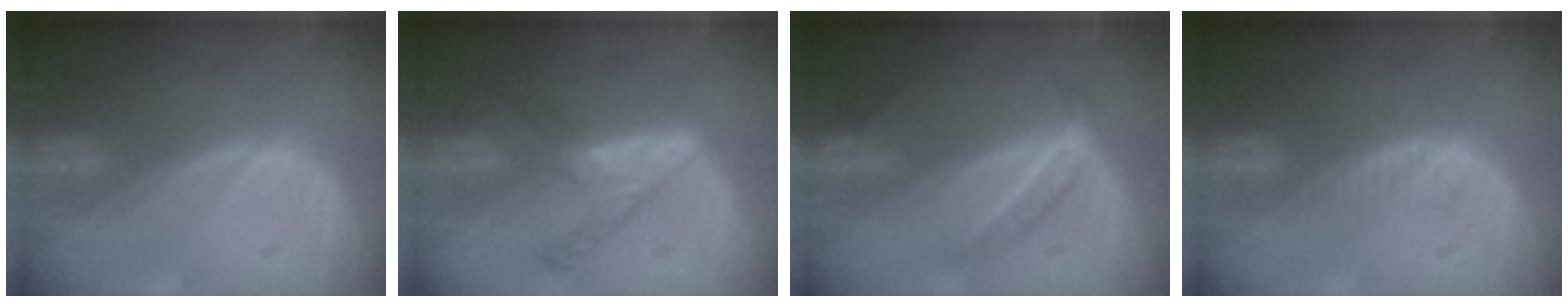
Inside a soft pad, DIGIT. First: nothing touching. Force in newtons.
{"total": 6.2, "press": 5.6, "slide": 2.7}
{"total": 4.4, "press": 4.3, "slide": 0.8}
{"total": 2.3, "press": 2.3, "slide": 0.3}